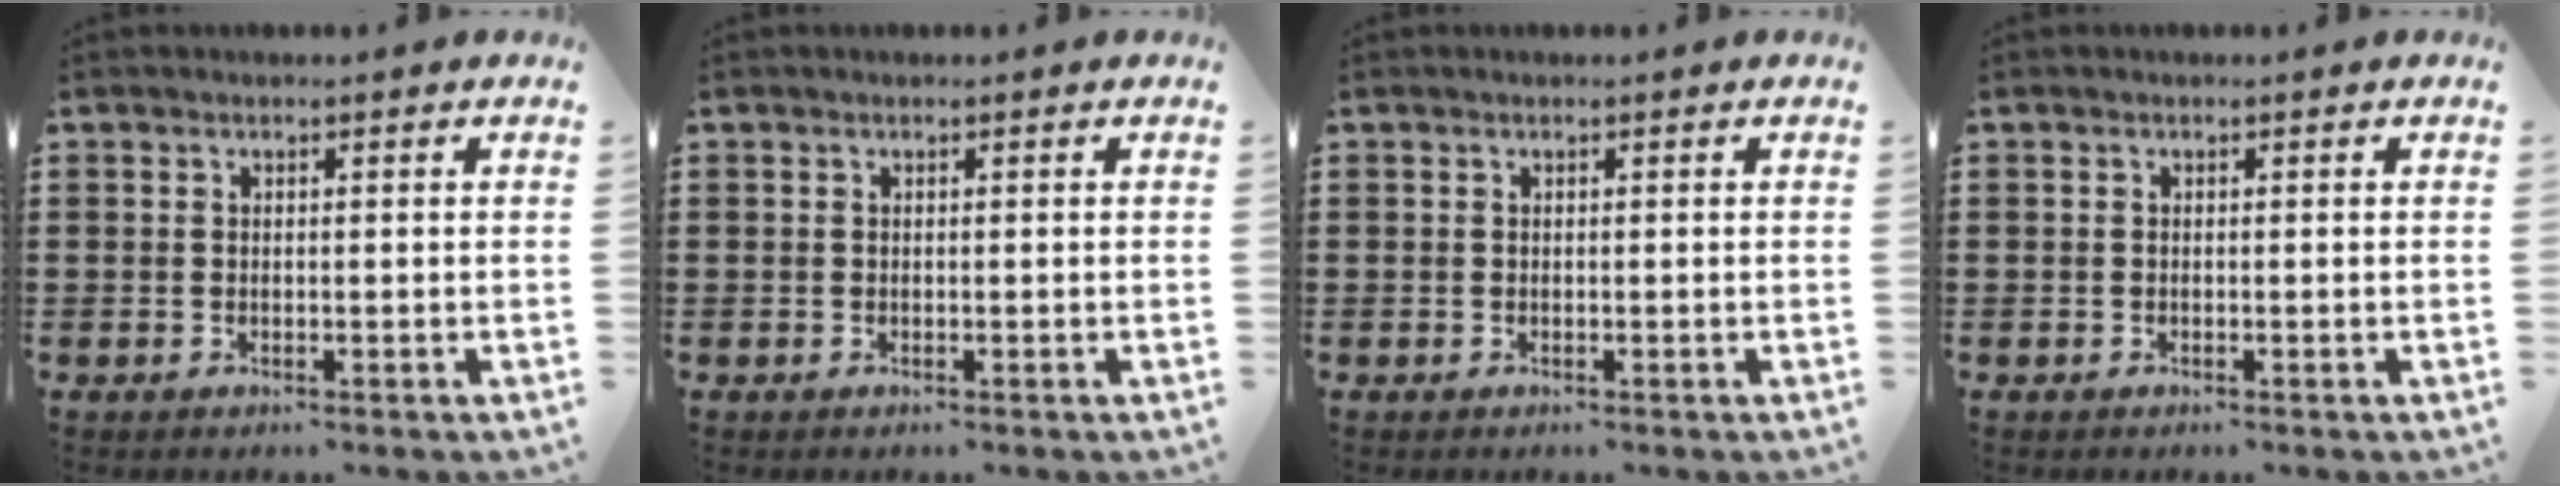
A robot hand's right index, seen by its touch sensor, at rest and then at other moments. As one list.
[{"total": 0.0}, {"total": 0.0}, {"total": 0.0}]